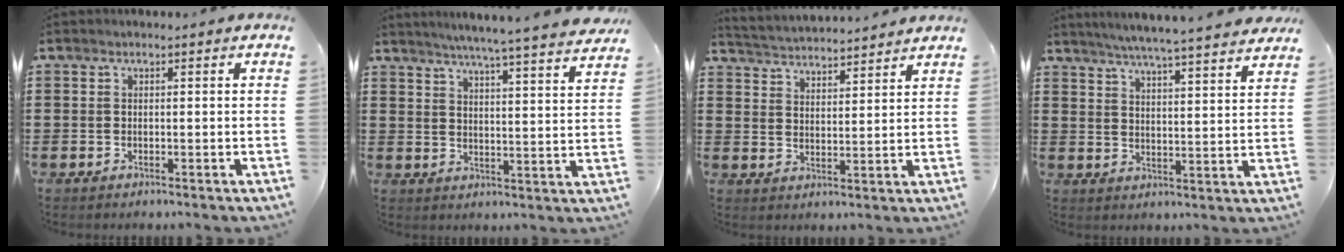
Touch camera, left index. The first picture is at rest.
{"total": 4.9, "force": [4.4, -1.2, 1.7], "torque": [-0.052, -0.036, 0.070]}
{"total": 3.3, "force": [3.2, -0.4, -0.5], "torque": [-0.008, -0.022, 0.053]}
{"total": 5.2, "force": [4.9, -0.9, 1.6], "torque": [-0.050, -0.034, 0.082]}